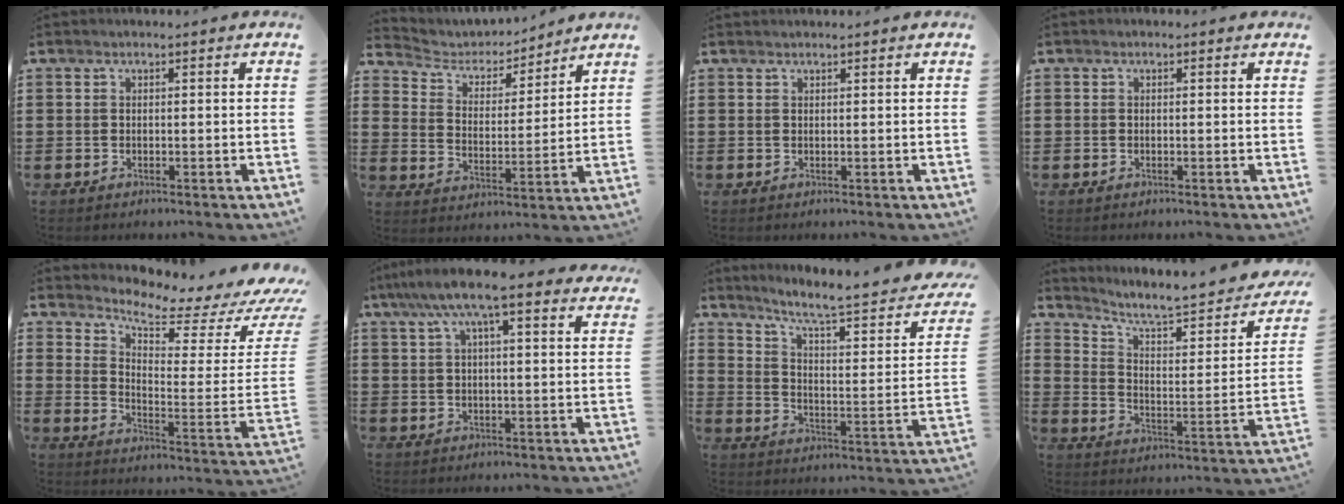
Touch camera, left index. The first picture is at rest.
{"total": 4.0, "force": [3.7, 1.3, 0.7], "torque": [-0.039, -0.026, 0.057]}
{"total": 0.7, "force": [0.6, -0.2, 0.1], "torque": [-0.003, -0.003, 0.014]}
{"total": 0.0}
{"total": 5.4, "force": [4.9, 0.7, 2.3], "torque": [-0.051, -0.061, 0.076]}
{"total": 9.5, "force": [6.9, 2.0, 6.2], "torque": [-0.133, -0.007, 0.120]}
{"total": 6.8, "force": [4.8, 0.3, 4.8], "torque": [-0.105, -0.040, 0.070]}
{"total": 6.0, "force": [5.0, 0.5, 3.2], "torque": [-0.082, -0.048, 0.077]}